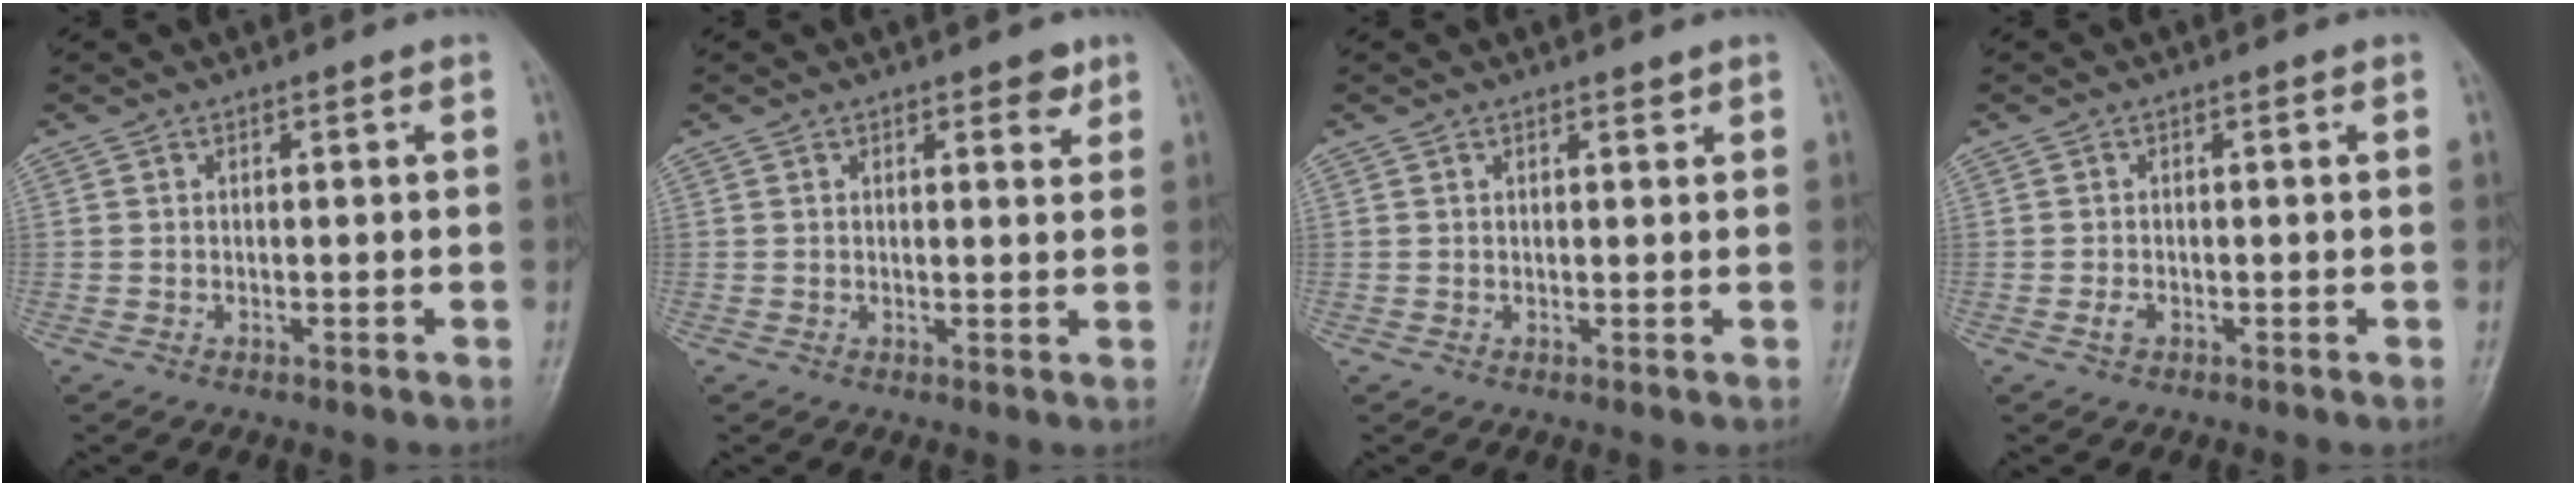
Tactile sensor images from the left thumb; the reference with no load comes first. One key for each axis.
{"total": 2.8, "fx": 1.8, "fy": 1.2, "fz": 1.8, "tx": -0.010, "ty": -0.009, "tz": 0.021}
{"total": 1.1, "fx": 0.8, "fy": 0.3, "fz": 0.6, "tx": -0.008, "ty": -0.005, "tz": 0.014}
{"total": 1.2, "fx": -0.4, "fy": 0.7, "fz": 0.8, "tx": -0.016, "ty": 0.000, "tz": -0.010}